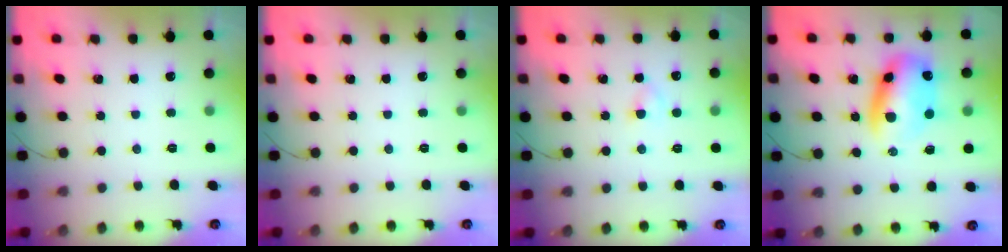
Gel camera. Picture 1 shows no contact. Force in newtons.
{"total": 0.0}
{"total": 2.6, "press": 2.3, "slide": 1.2}
{"total": 11.0, "press": 10.6, "slide": 2.7}